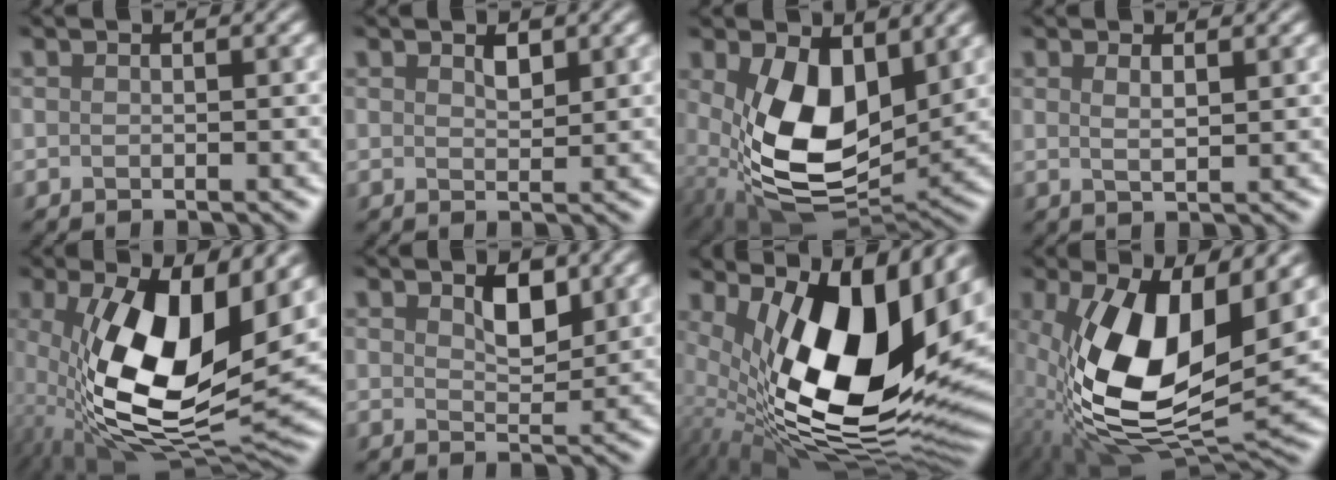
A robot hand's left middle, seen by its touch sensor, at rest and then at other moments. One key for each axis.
{"total": 1.1, "fx": 1.0, "fy": -0.3, "fz": -0.2, "tx": -0.006, "ty": -0.001, "tz": 0.020}
{"total": 9.4, "fx": 1.6, "fy": 5.6, "fz": 7.4, "tx": -0.156, "ty": -0.020, "tz": 0.040}
{"total": 0.9, "fx": 0.7, "fy": -0.2, "fz": 0.6, "tx": -0.019, "ty": -0.002, "tz": 0.015}
{"total": 12.0, "fx": 0.7, "fy": 5.5, "fz": 10.7, "tx": -0.207, "ty": -0.024, "tz": 0.016}
{"total": 1.9, "fx": 1.5, "fy": 0.5, "fz": 0.9, "tx": -0.024, "ty": -0.002, "tz": 0.031}
{"total": 14.8, "fx": 3.1, "fy": 6.4, "fz": 13.0, "tx": -0.233, "ty": -0.022, "tz": 0.057}
{"total": 11.7, "fx": 1.1, "fy": 5.7, "fz": 10.1, "tx": -0.213, "ty": -0.020, "tz": 0.022}